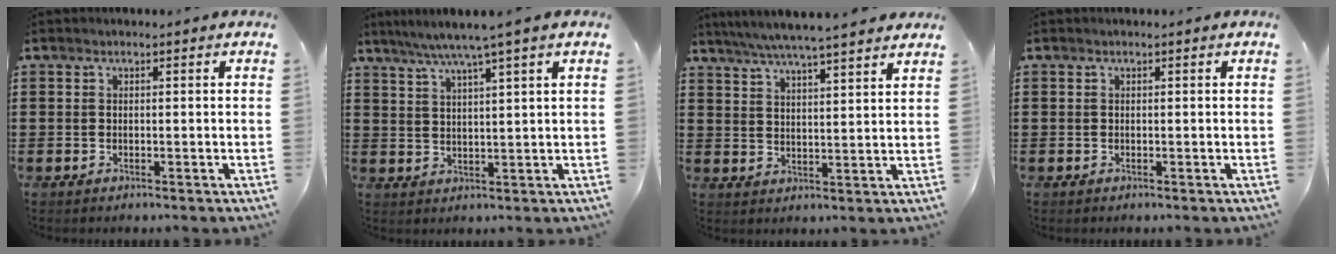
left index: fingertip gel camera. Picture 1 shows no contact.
{"total": 4.9, "force": [3.7, -0.8, 3.1], "torque": [-0.070, -0.012, 0.062]}
{"total": 5.5, "force": [5.0, -0.4, 2.3], "torque": [-0.062, -0.024, 0.086]}
{"total": 0.0}